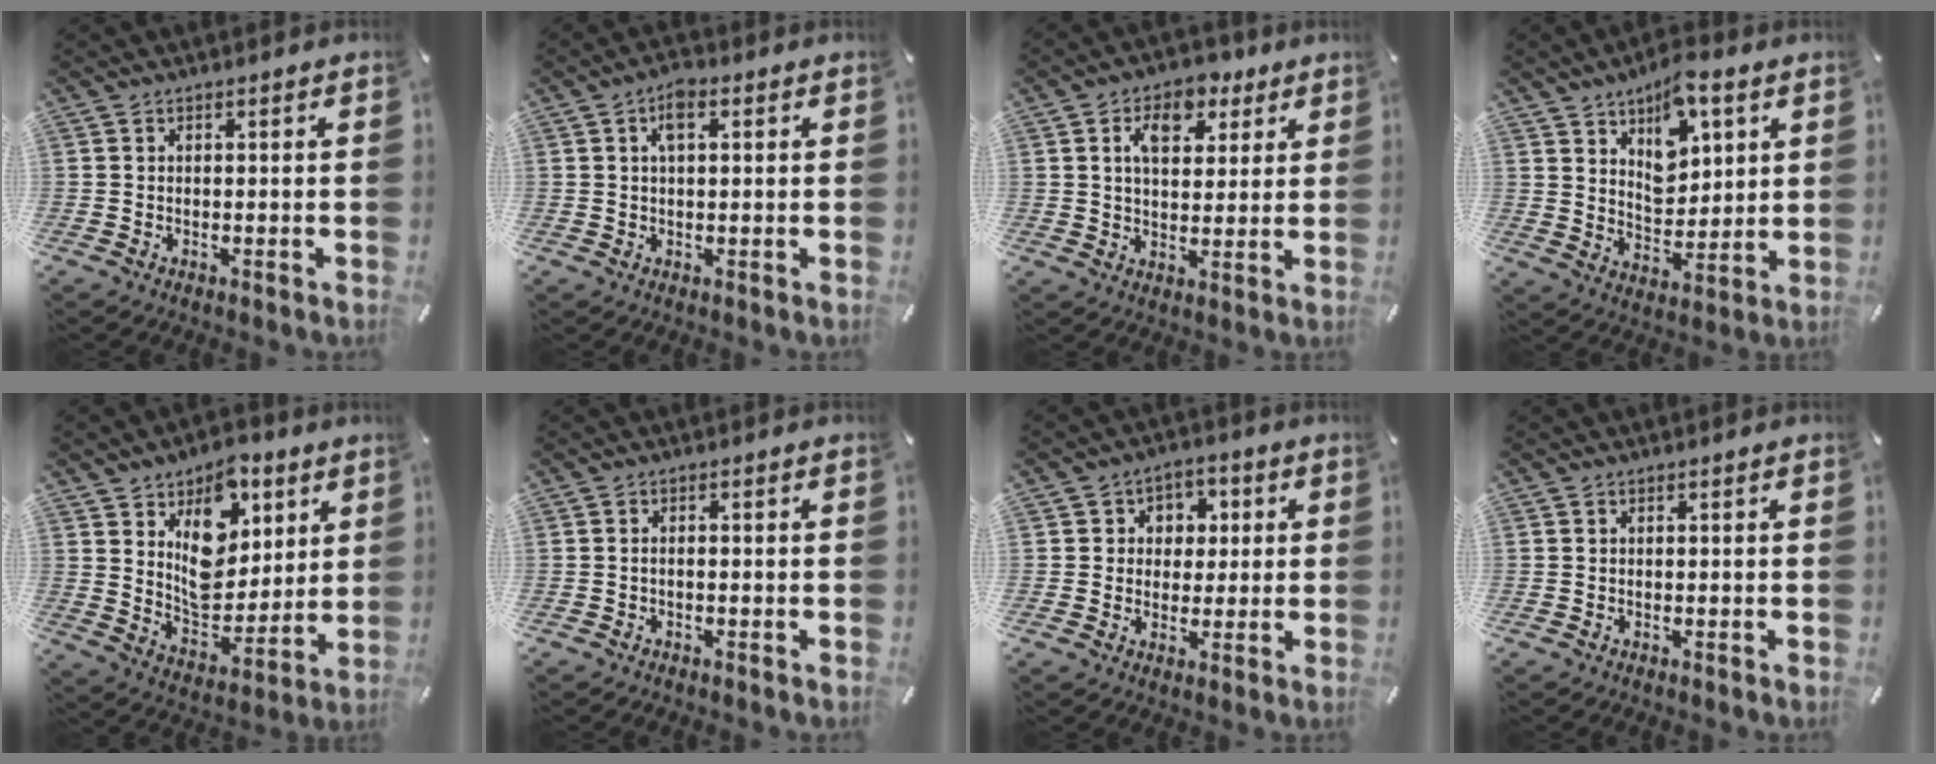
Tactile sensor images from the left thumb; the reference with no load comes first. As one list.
[{"total": 4.5, "force": [1.6, 2.1, 3.6], "torque": [-0.063, 0.003, 0.022]}, {"total": 8.6, "force": [4.3, 5.7, 4.9], "torque": [-0.066, -0.015, 0.070]}, {"total": 11.2, "force": [6.5, 6.9, 5.9], "torque": [-0.083, -0.035, 0.117]}, {"total": 13.2, "force": [6.1, 10.0, 6.0], "torque": [-0.079, -0.049, 0.116]}, {"total": 0.9, "force": [-0.5, 0.3, 0.7], "torque": [-0.015, 0.001, -0.010]}, {"total": 6.0, "force": [0.4, 5.8, 1.5], "torque": [-0.016, 0.006, 0.000]}, {"total": 0.0}]